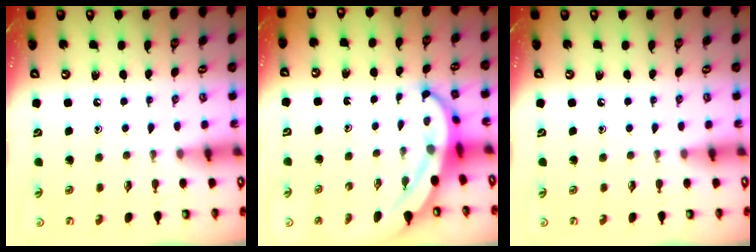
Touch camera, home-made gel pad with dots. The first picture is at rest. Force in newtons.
{"total": 5.2, "press": 5.2, "slide": 0.8}
{"total": 0.0}